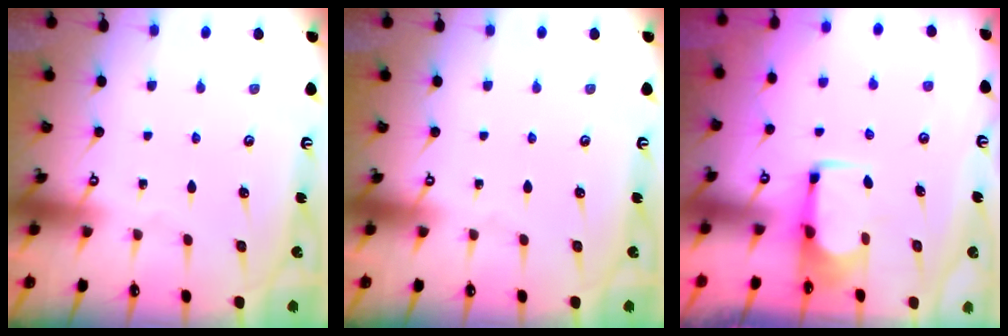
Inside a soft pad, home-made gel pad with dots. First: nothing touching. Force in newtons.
{"total": 0.0}
{"total": 1.7, "press": 1.6, "slide": 0.6}